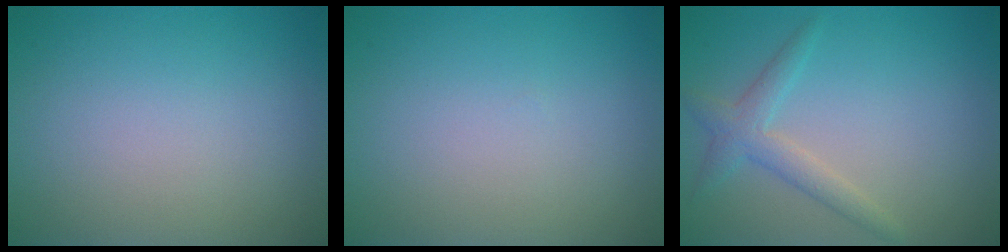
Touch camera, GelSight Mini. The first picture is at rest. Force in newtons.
{"total": 0.0}
{"total": 2.4, "press": 2.4, "slide": 0.2}